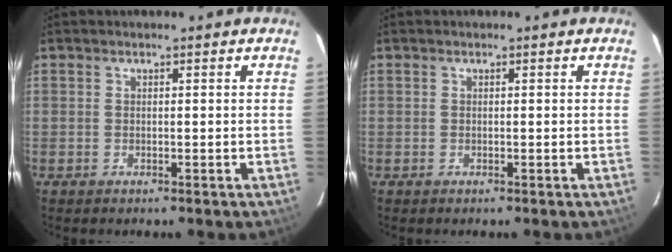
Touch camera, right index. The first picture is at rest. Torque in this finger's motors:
{"motor_torque": [0.00, 0.00, 0.00, 0.00]}